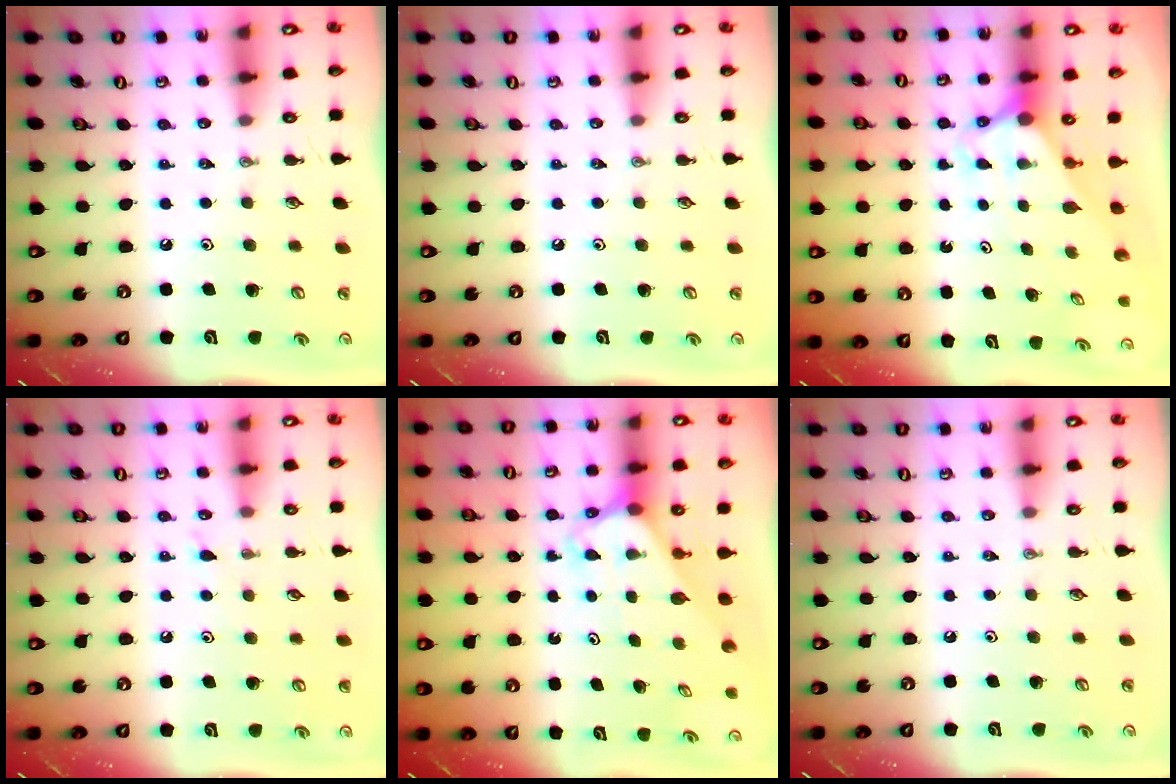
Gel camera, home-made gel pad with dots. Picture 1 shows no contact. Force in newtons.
{"total": 0.0}
{"total": 3.0, "press": 3.0, "slide": 0.0}
{"total": 5.3, "press": 5.3, "slide": 0.5}
{"total": 2.6, "press": 2.6, "slide": 0.2}
{"total": 0.0}